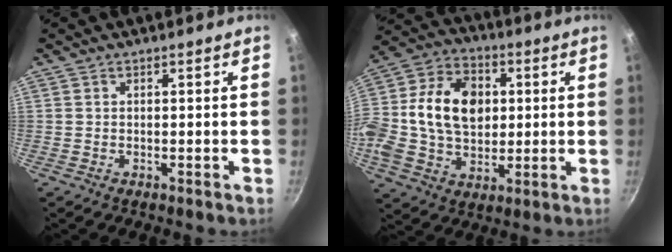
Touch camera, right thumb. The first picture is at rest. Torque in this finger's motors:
{"motor_torque": [2.36, 2.65, 1.48, -0.88, 0.20]}